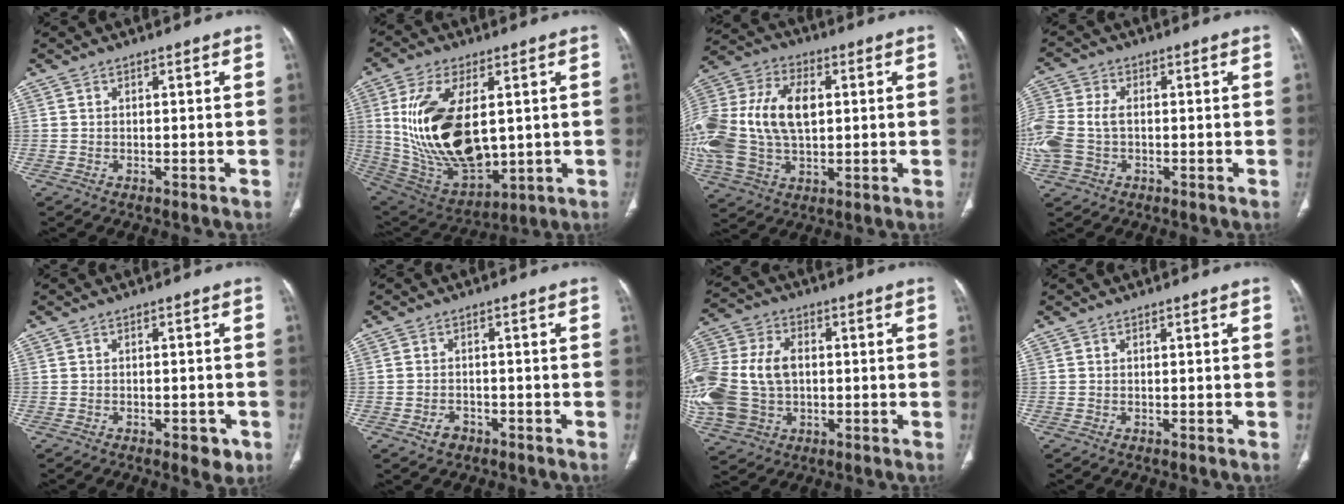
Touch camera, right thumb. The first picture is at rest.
{"total": 22.8, "force": [2.3, 12.2, 19.2], "torque": [-0.361, -0.020, 0.066]}
{"total": 24.3, "force": [1.7, 15.3, 18.8], "torque": [-0.440, 0.017, 0.041]}
{"total": 11.8, "force": [-1.3, 8.1, 8.5], "torque": [-0.232, 0.018, -0.023]}
{"total": 3.6, "force": [-1.7, 1.8, 2.7], "torque": [-0.023, 0.004, -0.017]}
{"total": 2.7, "force": [-1.5, 2.0, 1.1], "torque": [-0.017, 0.014, -0.020]}
{"total": 22.6, "force": [-0.8, 16.5, 15.4], "torque": [-0.379, 0.017, 0.001]}
{"total": 0.0}